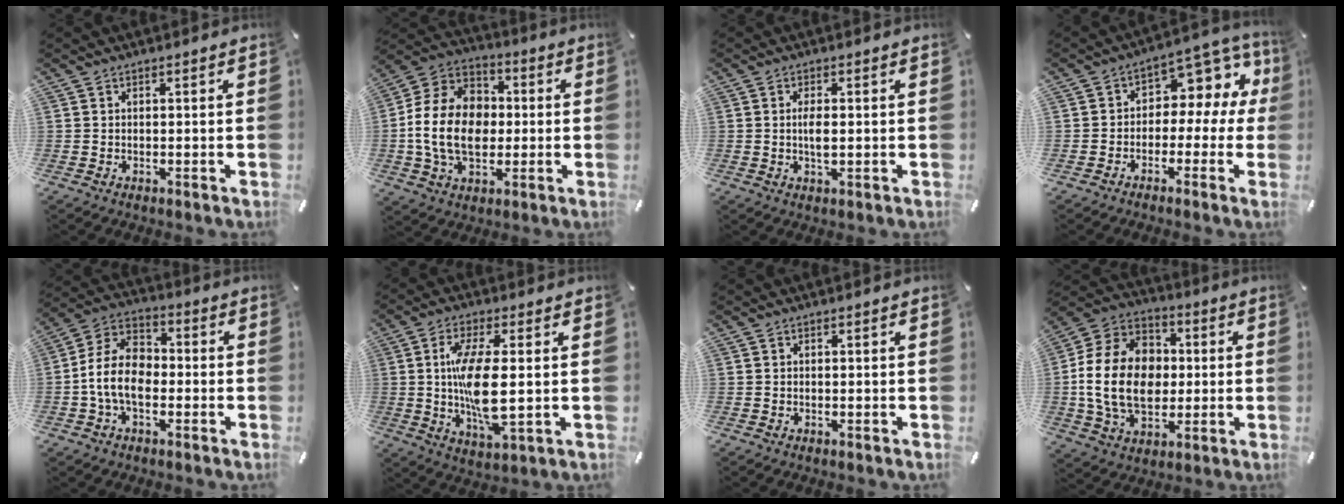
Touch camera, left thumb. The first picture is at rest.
{"total": 15.9, "force": [-1.7, 12.2, 10.1], "torque": [-0.225, 0.023, -0.029]}
{"total": 3.3, "force": [0.1, 1.1, 3.1], "torque": [-0.068, -0.002, -0.001]}
{"total": 9.2, "force": [1.9, 6.6, 6.1], "torque": [-0.073, -0.018, 0.031]}
{"total": 10.8, "force": [-3.0, 7.1, 7.5], "torque": [-0.165, 0.016, -0.055]}
{"total": 13.2, "force": [0.7, 4.3, 12.5], "torque": [-0.266, -0.015, 0.007]}
{"total": 0.0}
{"total": 18.5, "force": [-1.0, 14.1, 12.0], "torque": [-0.275, 0.016, -0.020]}